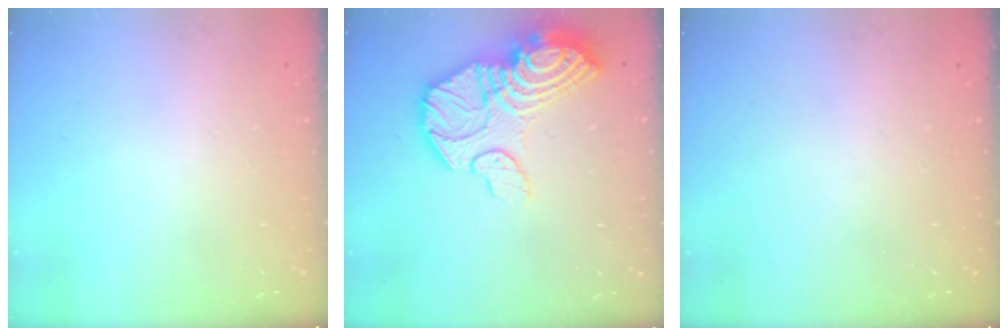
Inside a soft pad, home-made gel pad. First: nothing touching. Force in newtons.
{"total": 21.4, "press": 21.3, "slide": 2.1}
{"total": 0.0}